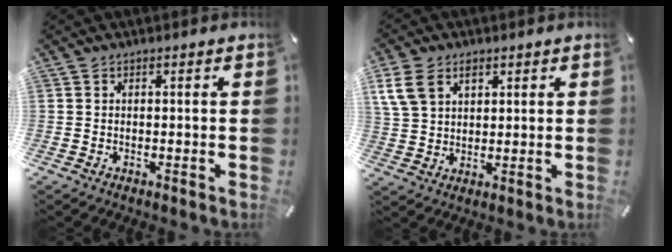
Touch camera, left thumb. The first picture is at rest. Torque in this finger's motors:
{"motor_torque": [0.23, 0.20, 0.18, -0.20, 0.16]}